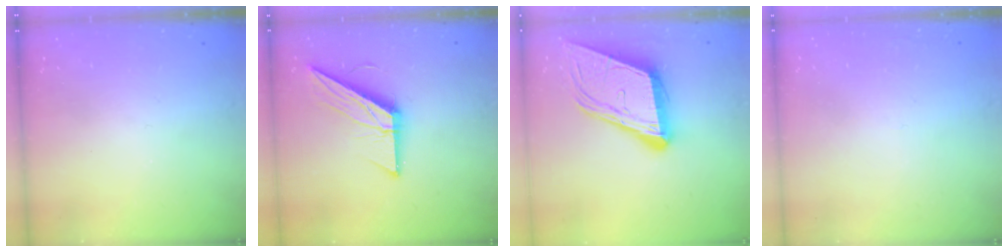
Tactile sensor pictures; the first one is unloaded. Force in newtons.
{"total": 13.9, "press": 13.9, "slide": 0.5}
{"total": 16.6, "press": 16.1, "slide": 4.0}
{"total": 2.6, "press": 2.6, "slide": 0.2}